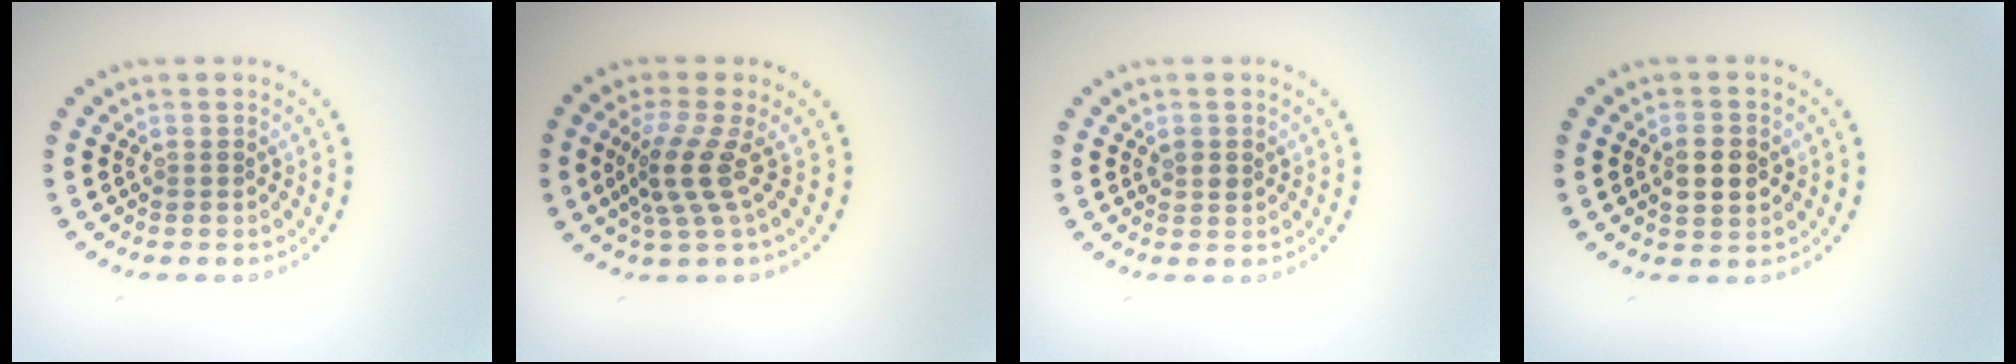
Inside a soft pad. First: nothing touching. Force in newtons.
{"total": 3.4, "press": 2.4, "slide": 2.5}
{"total": 1.1, "press": 1.1, "slide": 0.3}
{"total": 3.0, "press": 2.9, "slide": 0.2}